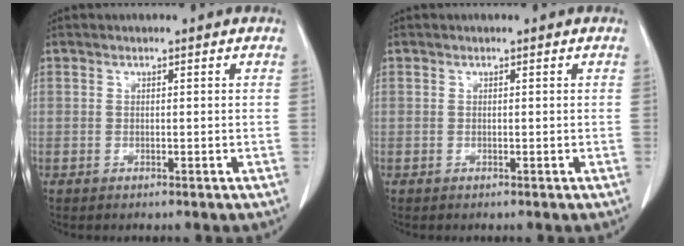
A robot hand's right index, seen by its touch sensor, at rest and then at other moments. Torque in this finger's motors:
{"motor_torque": [0.00, 0.00, 0.01, 0.00]}